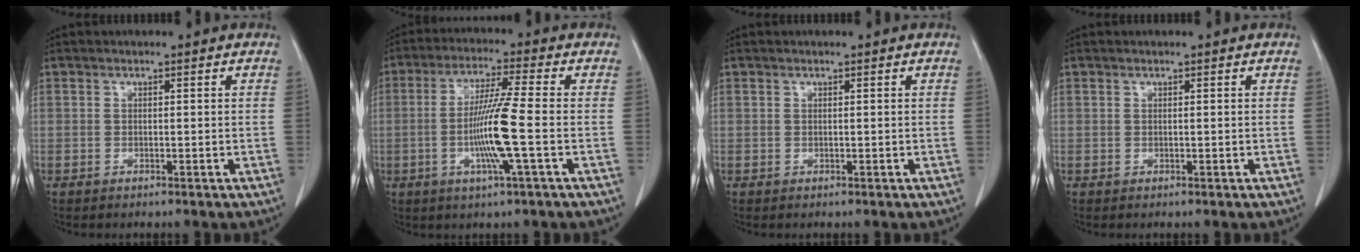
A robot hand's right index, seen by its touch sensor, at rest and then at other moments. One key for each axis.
{"total": 9.7, "fx": -2.0, "fy": -1.0, "fz": 9.4, "tx": -0.185, "ty": -0.009, "tz": -0.041}
{"total": 0.0}
{"total": 0.0}